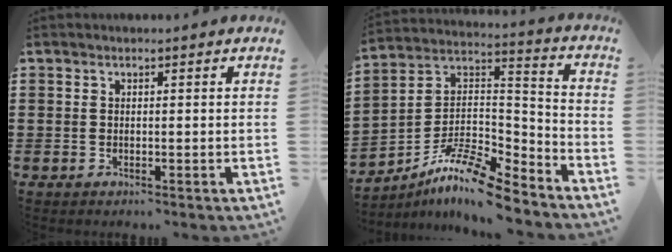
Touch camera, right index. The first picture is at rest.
{"total": 11.0, "force": [-9.2, 2.2, 5.5], "torque": [-0.110, 0.016, -0.184]}